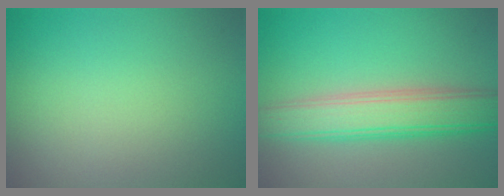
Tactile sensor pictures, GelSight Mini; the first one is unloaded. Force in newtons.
{"total": 5.4, "press": 5.4, "slide": 0.3}